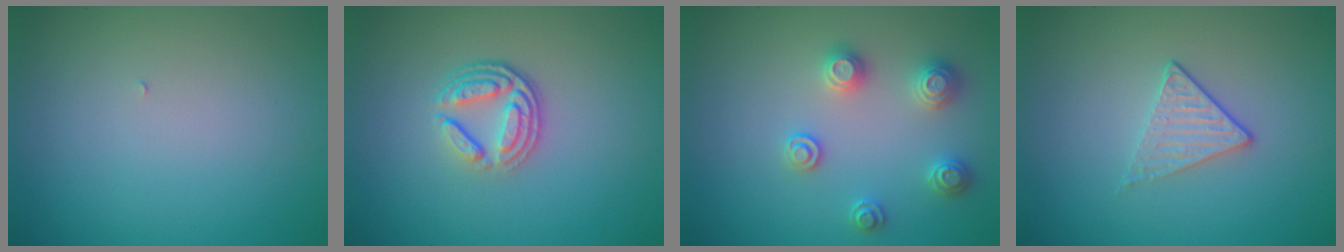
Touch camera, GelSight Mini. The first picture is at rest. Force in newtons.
{"total": 3.9, "press": 2.8, "slide": 2.7}
{"total": 2.8, "press": 2.8, "slide": 0.5}
{"total": 1.7, "press": 1.4, "slide": 1.0}